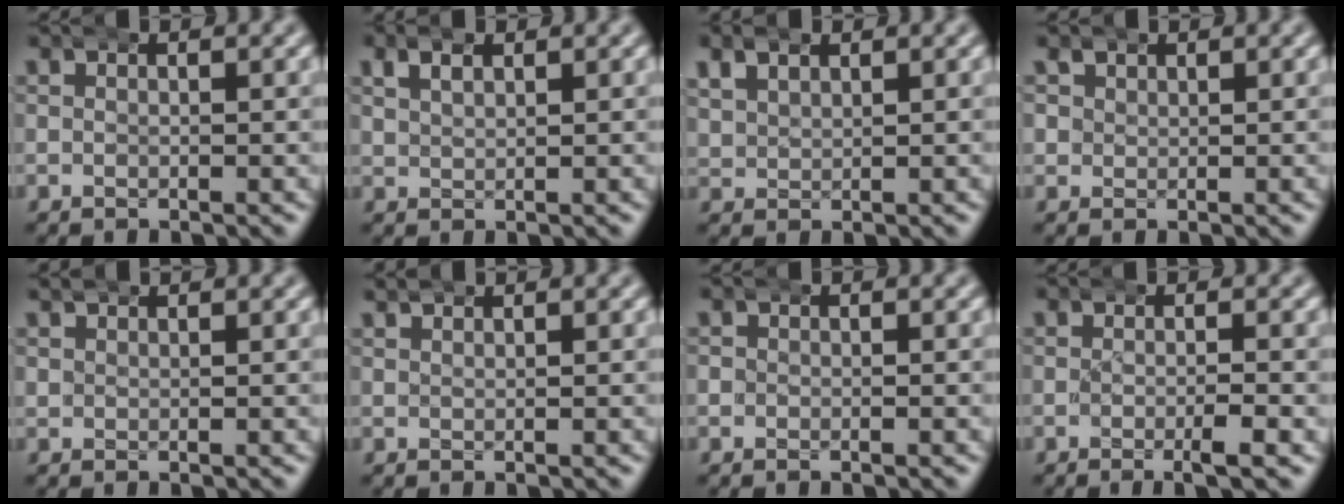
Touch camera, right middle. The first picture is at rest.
{"total": 1.3, "force": [0.8, 0.8, 0.6], "torque": [-0.013, 0.003, 0.020]}
{"total": 2.3, "force": [1.3, 1.7, 0.8], "torque": [-0.024, 0.000, 0.029]}
{"total": 1.2, "force": [0.9, 0.9, 0.0], "torque": [-0.003, -0.002, 0.022]}
{"total": 0.9, "force": [0.9, 0.2, 0.2], "torque": [-0.006, 0.001, 0.017]}
{"total": 1.2, "force": [1.1, -0.1, 0.2], "torque": [-0.006, 0.003, 0.020]}
{"total": 0.7, "force": [-0.2, 0.6, 0.2], "torque": [-0.008, 0.003, -0.004]}
{"total": 1.6, "force": [-0.9, 0.0, 1.4], "torque": [-0.024, 0.004, -0.017]}